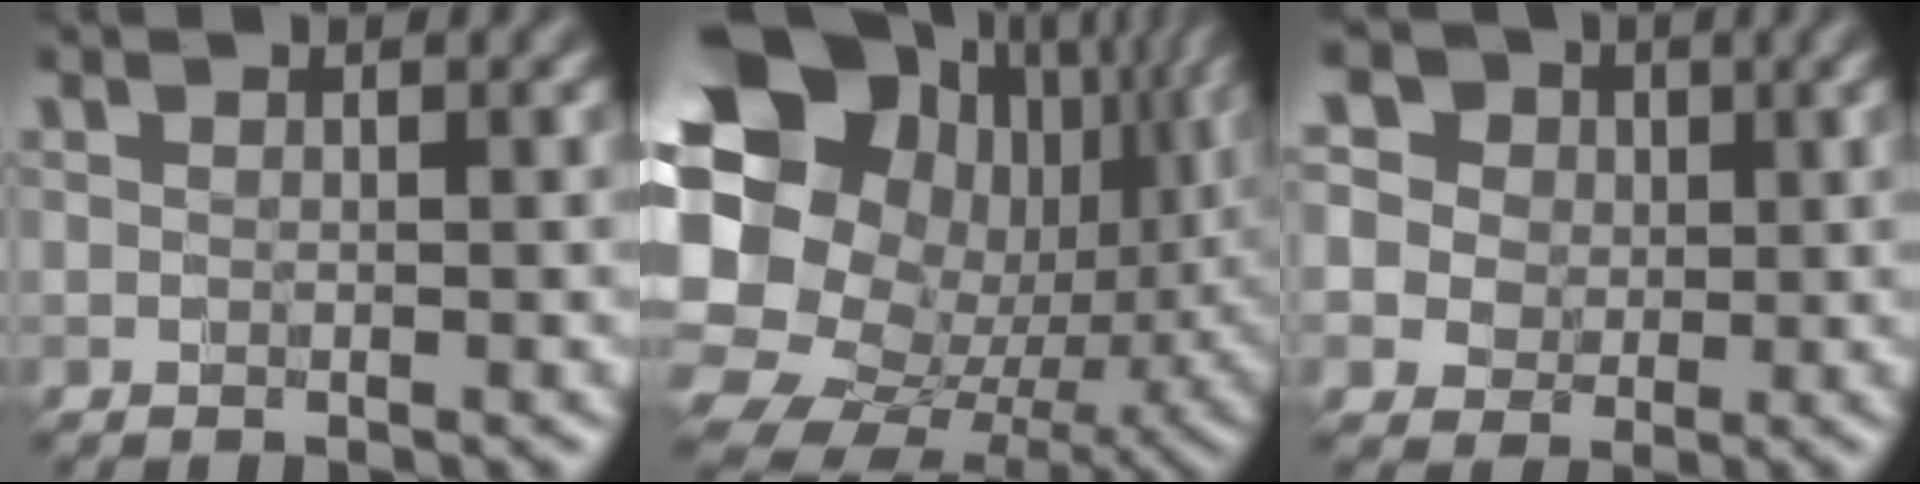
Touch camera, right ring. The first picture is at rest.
{"total": 18.2, "force": [2.3, 14.2, 11.1], "torque": [-0.211, -0.016, 0.078]}
{"total": 10.9, "force": [5.3, 8.3, 4.5], "torque": [-0.101, 0.031, 0.065]}